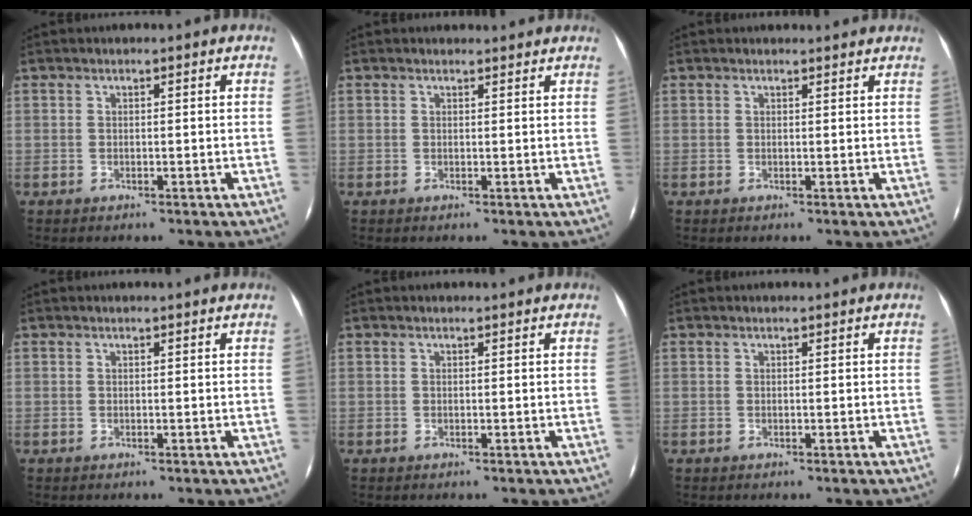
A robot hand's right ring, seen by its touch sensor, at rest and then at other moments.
{"total": 2.6, "force": [2.4, 0.7, 0.5], "torque": [-0.018, 0.009, 0.025]}
{"total": 3.4, "force": [3.2, 0.9, 0.9], "torque": [-0.022, 0.011, 0.033]}
{"total": 2.2, "force": [2.1, 0.0, 0.6], "torque": [-0.017, 0.006, 0.017]}
{"total": 2.0, "force": [1.9, 0.5, 0.5], "torque": [-0.017, 0.007, 0.020]}
{"total": 0.7, "force": [0.7, 0.1, 0.2], "torque": [-0.010, 0.002, 0.006]}